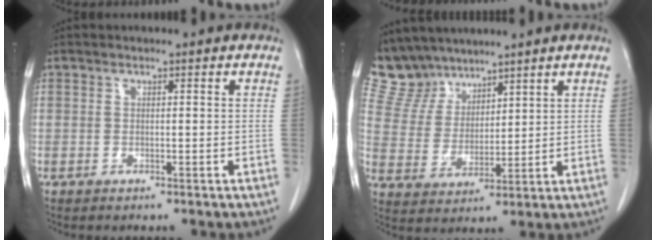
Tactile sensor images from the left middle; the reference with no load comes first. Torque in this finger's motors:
{"motor_torque": [0.02, -0.09, -0.08, -0.07]}